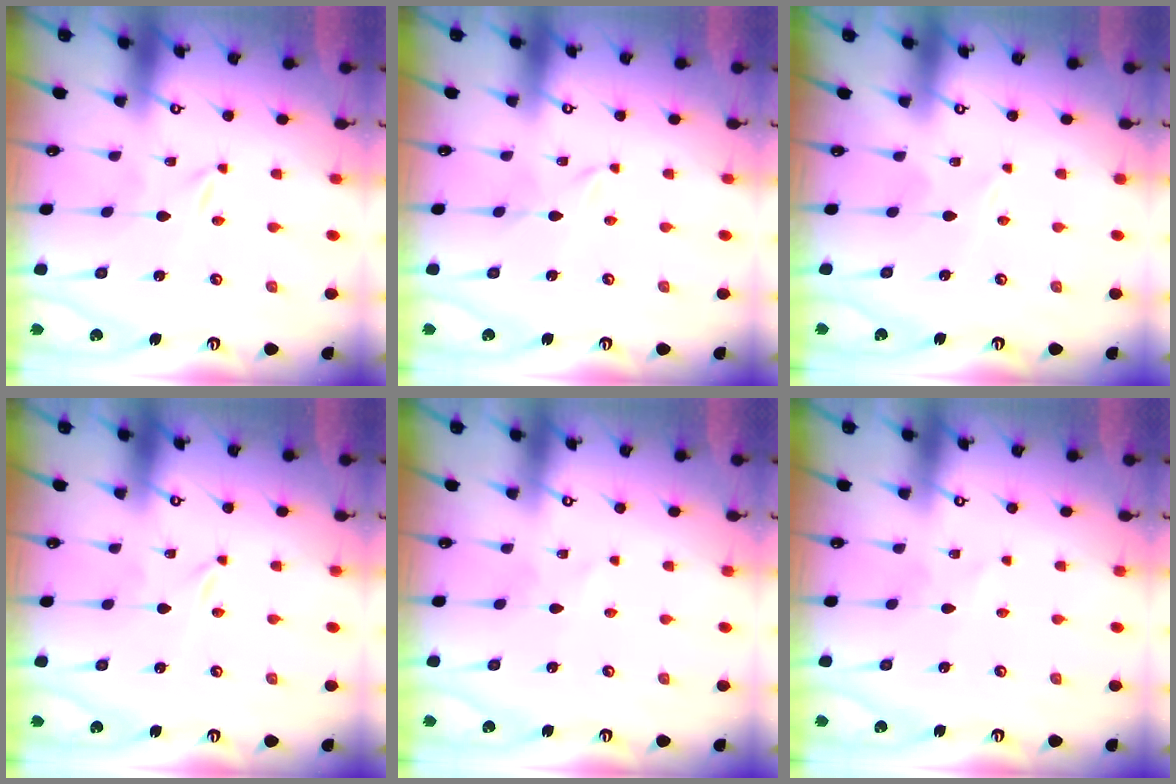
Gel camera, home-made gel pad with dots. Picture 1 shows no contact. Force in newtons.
{"total": 1.4, "press": 1.4, "slide": 0.2}
{"total": 2.2, "press": 2.2, "slide": 0.3}
{"total": 0.0}
{"total": 1.2, "press": 1.2, "slide": 0.2}
{"total": 1.2, "press": 1.2, "slide": 0.2}